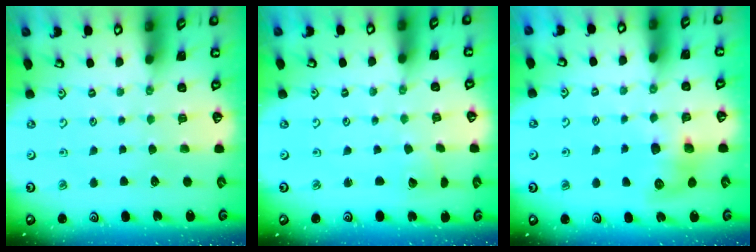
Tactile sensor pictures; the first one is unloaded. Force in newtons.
{"total": 1.4, "press": 1.3, "slide": 0.2}
{"total": 8.0, "press": 7.9, "slide": 1.2}